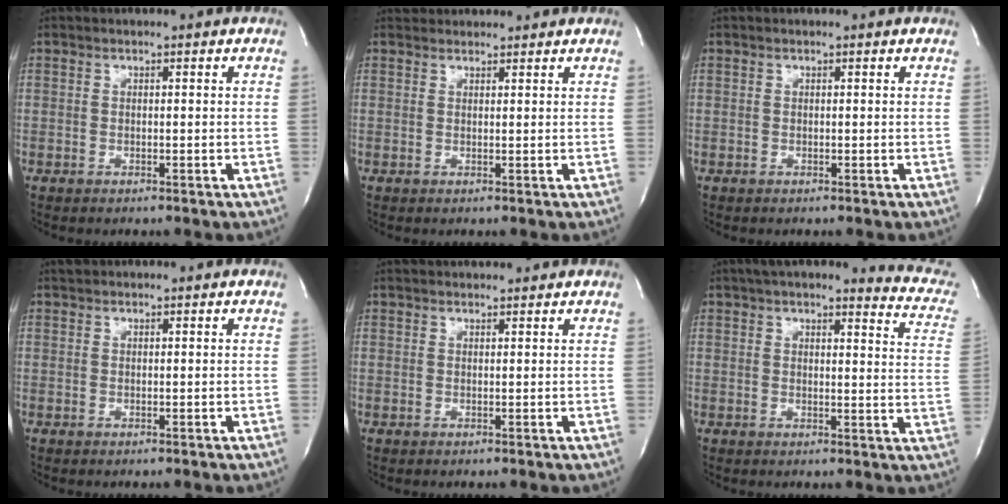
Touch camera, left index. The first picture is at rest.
{"total": 3.6, "force": [3.5, 0.9, 0.1], "torque": [-0.003, 0.030, 0.051]}
{"total": 0.0}
{"total": 1.0, "force": [0.9, 0.3, 0.0], "torque": [-0.010, 0.011, 0.020]}
{"total": 5.8, "force": [5.5, 1.0, 1.3], "torque": [-0.014, 0.033, 0.069]}
{"total": 14.0, "force": [12.5, 2.0, 5.8], "torque": [-0.054, -0.034, 0.124]}